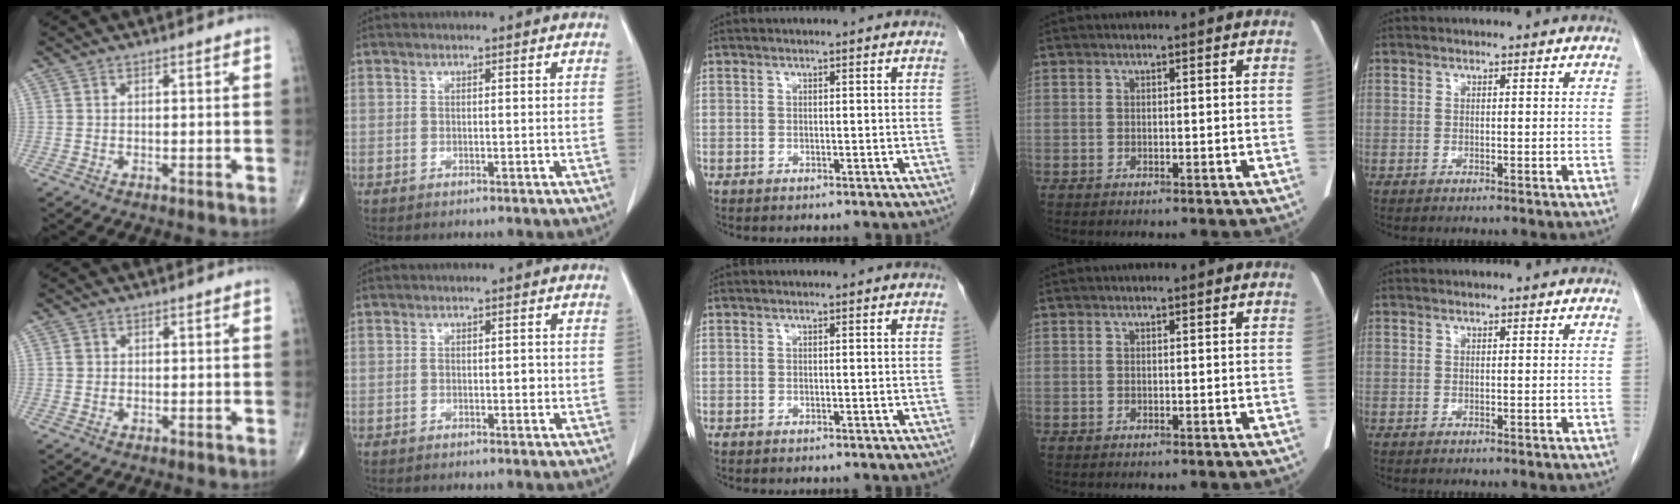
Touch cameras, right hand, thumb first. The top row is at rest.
{"thumb": {"total": 0.8, "force": [0.1, 0.8, 0.3], "torque": [0.001, 0.002, 0.002]}, "index": {"total": 1.1, "force": [-0.3, 0.6, 0.9], "torque": [-0.010, 0.003, -0.002]}}